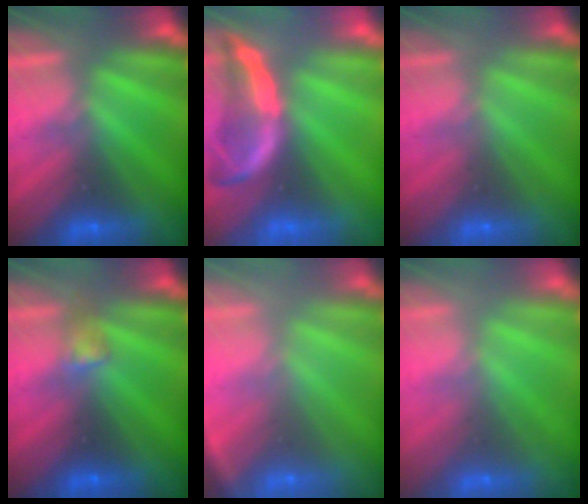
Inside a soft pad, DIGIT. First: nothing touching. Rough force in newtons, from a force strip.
{"total": 1.9}
{"total": 4.7}
{"total": 3.1}
{"total": 2.5}
{"total": 2.3}